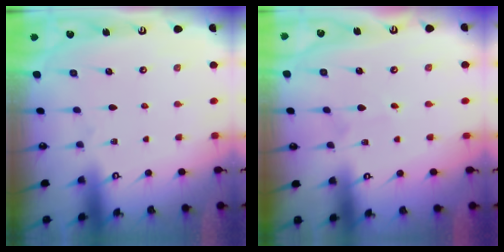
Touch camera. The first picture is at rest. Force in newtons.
{"total": 1.7, "press": 1.7, "slide": 0.1}